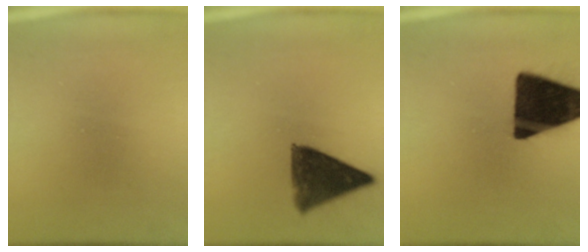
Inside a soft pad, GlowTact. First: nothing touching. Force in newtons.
{"total": 10.5}
{"total": 16.5}